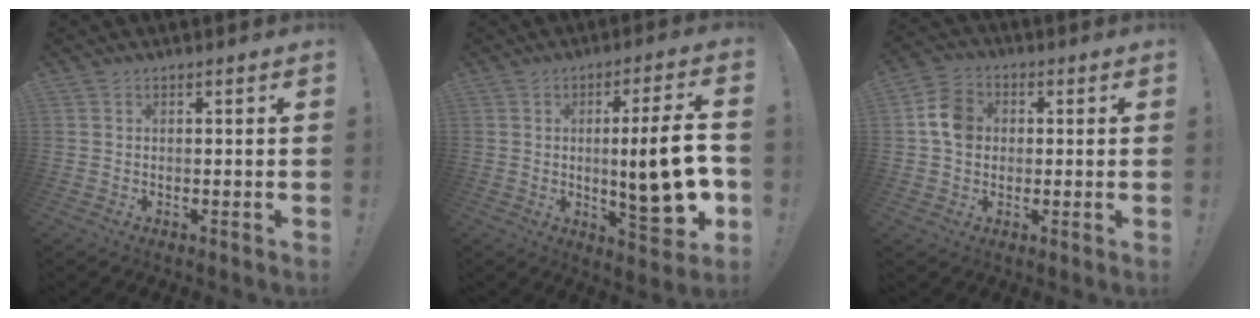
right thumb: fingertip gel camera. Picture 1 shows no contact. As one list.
[{"total": 16.9, "force": [-1.1, 3.3, 16.5], "torque": [-0.230, -0.009, -0.017]}, {"total": 9.3, "force": [0.9, 7.7, 5.0], "torque": [-0.074, 0.019, 0.021]}]